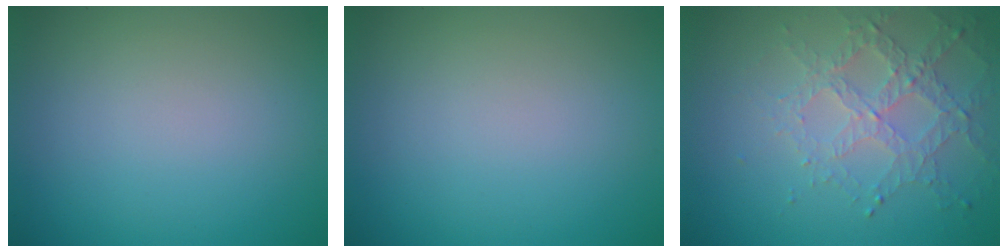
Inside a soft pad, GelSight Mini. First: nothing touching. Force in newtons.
{"total": 0.0}
{"total": 3.2, "press": 2.9, "slide": 1.4}